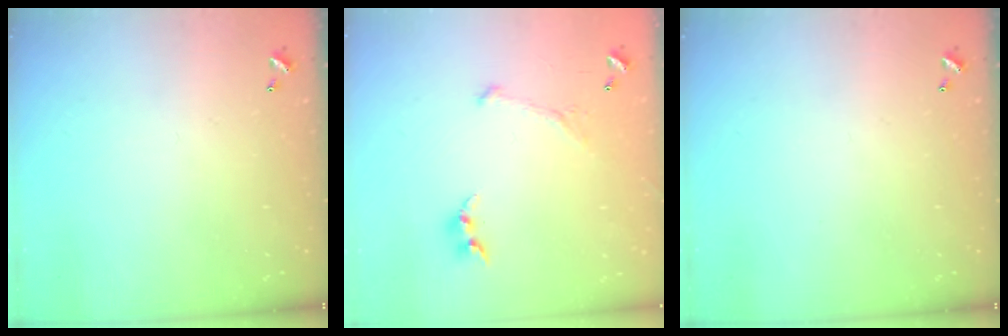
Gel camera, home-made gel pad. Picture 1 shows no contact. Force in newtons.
{"total": 3.8, "press": 3.7, "slide": 0.9}
{"total": 0.0}